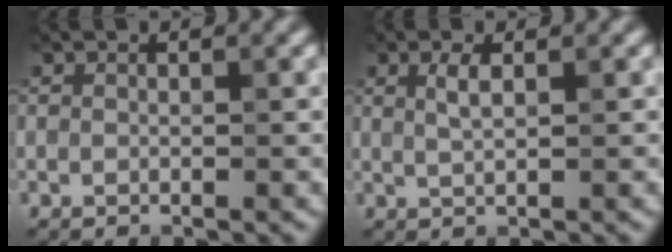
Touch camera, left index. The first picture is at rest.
{"total": 1.5, "force": [0.6, 0.3, 1.3], "torque": [-0.029, 0.004, 0.013]}